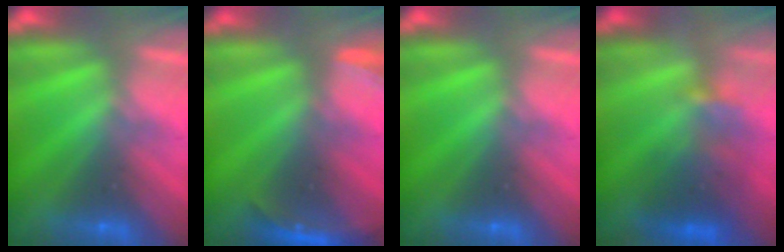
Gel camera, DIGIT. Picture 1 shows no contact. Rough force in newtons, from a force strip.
{"total": 2.8}
{"total": 0.0}
{"total": 3.8}